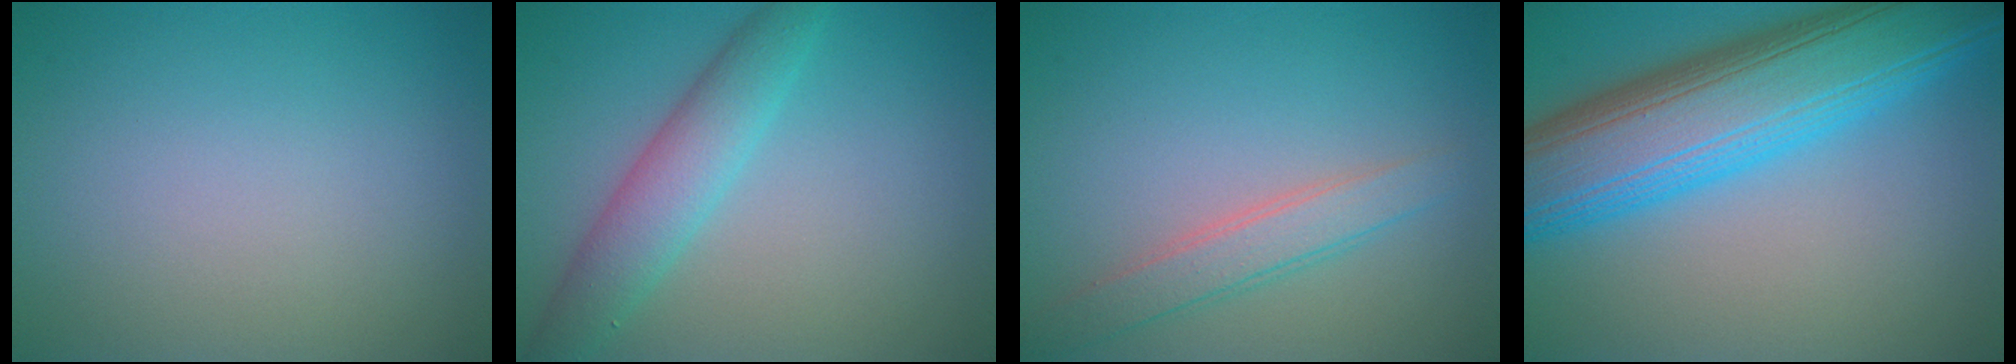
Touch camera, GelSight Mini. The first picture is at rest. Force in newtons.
{"total": 4.1, "press": 4.1, "slide": 0.1}
{"total": 2.8, "press": 2.8, "slide": 0.1}
{"total": 12.4, "press": 12.4, "slide": 0.2}